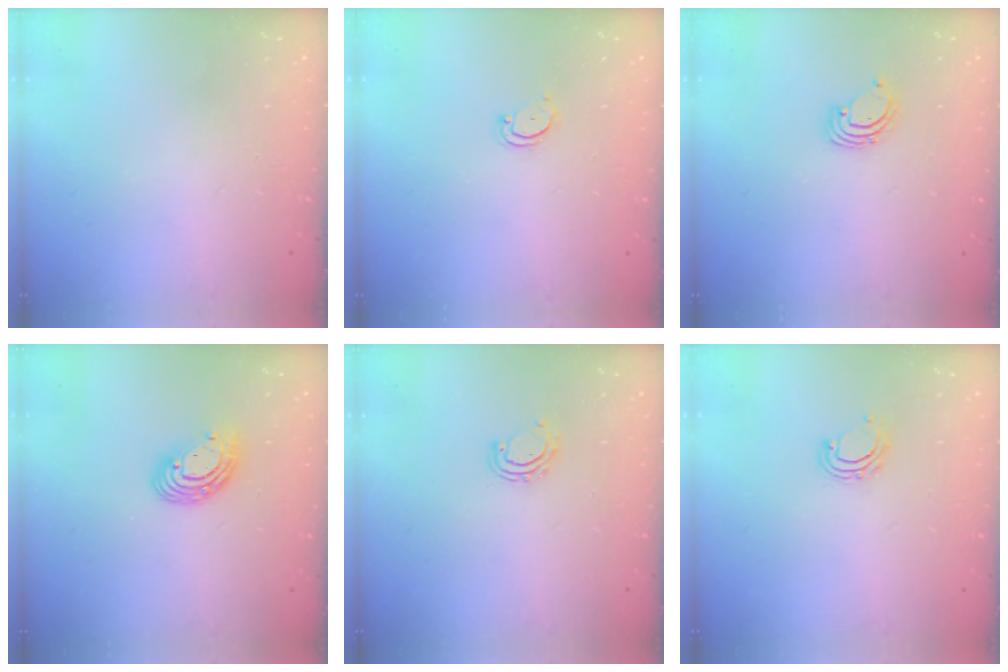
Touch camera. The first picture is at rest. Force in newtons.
{"total": 3.0, "press": 3.0, "slide": 0.2}
{"total": 1.6, "press": 1.6, "slide": 0.1}
{"total": 9.5, "press": 9.4, "slide": 1.7}
{"total": 6.1, "press": 5.9, "slide": 1.4}
{"total": 6.1, "press": 6.0, "slide": 1.1}